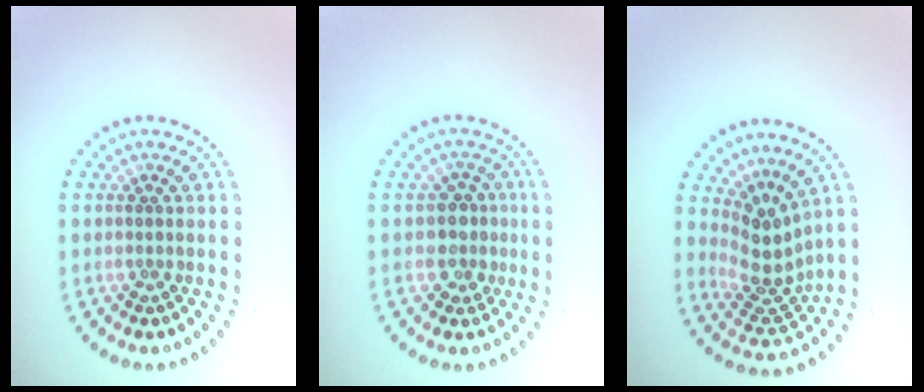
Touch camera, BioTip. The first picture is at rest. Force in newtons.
{"total": 2.4, "press": 2.2, "slide": 1.1}
{"total": 3.8, "press": 2.8, "slide": 2.6}